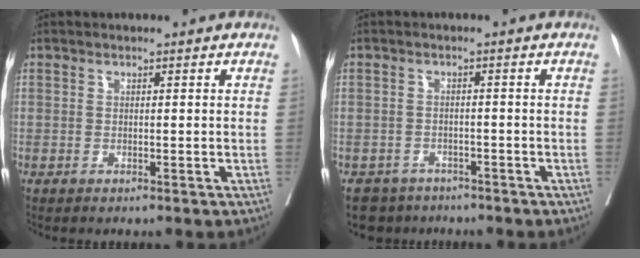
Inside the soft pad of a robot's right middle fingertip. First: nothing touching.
{"total": 4.0, "force": [-3.1, 2.4, -0.4], "torque": [0.012, 0.005, -0.050]}